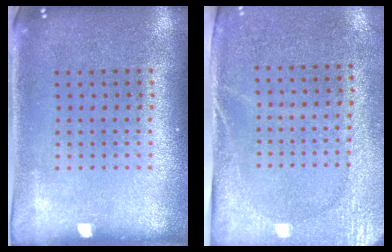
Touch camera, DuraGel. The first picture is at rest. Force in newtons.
{"total": 2.7, "press": 2.3, "slide": 1.4}